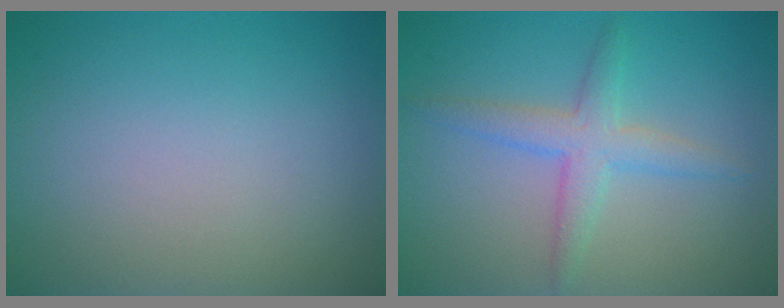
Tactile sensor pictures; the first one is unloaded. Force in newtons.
{"total": 3.2, "press": 3.2, "slide": 0.1}